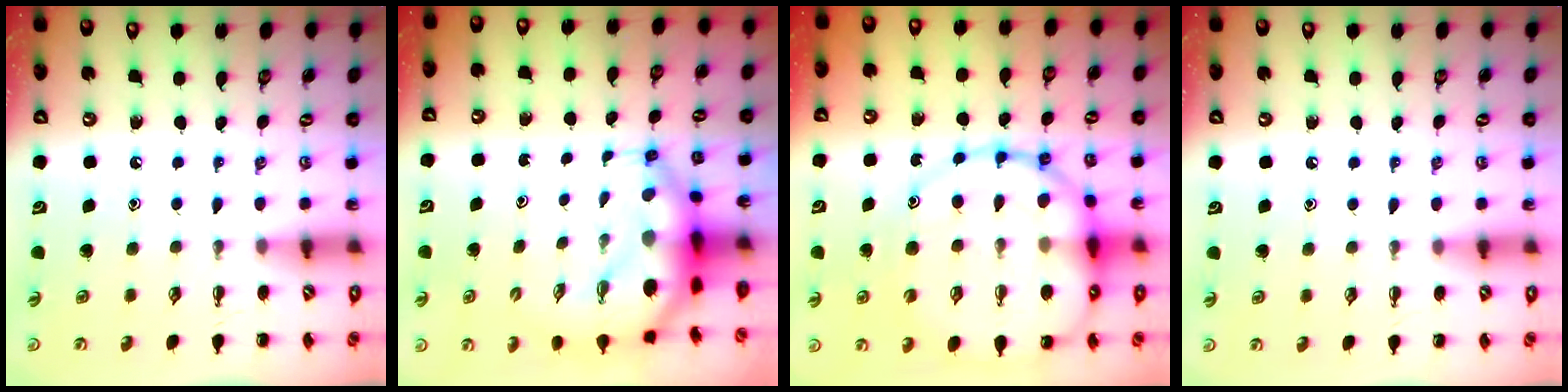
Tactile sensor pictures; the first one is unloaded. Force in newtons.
{"total": 7.3, "press": 7.0, "slide": 2.1}
{"total": 23.5, "press": 23.3, "slide": 3.2}
{"total": 3.0, "press": 2.8, "slide": 1.1}